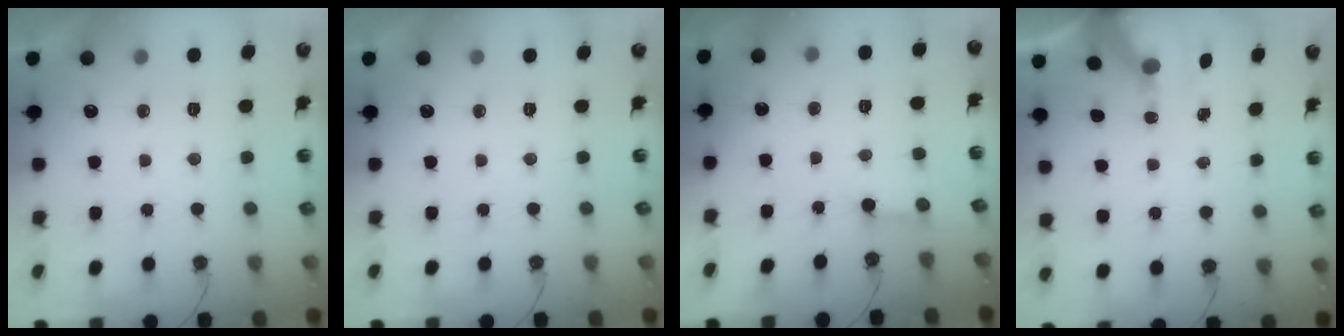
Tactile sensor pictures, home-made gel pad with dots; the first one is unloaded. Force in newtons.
{"total": 0.0}
{"total": 2.3, "press": 2.3, "slide": 0.2}
{"total": 6.4, "press": 6.4, "slide": 0.3}